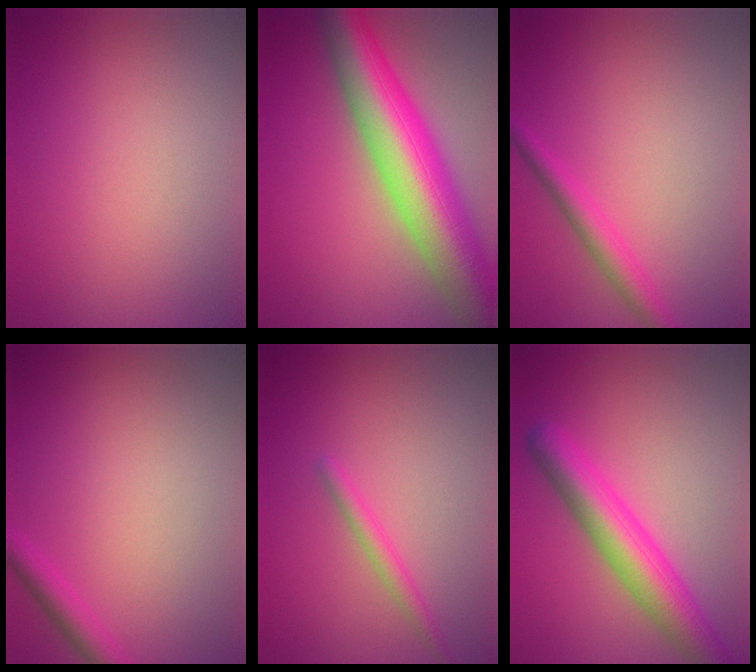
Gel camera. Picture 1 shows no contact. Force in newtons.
{"total": 12.8, "press": 12.8, "slide": 0.2}
{"total": 2.3, "press": 2.3, "slide": 0.1}
{"total": 1.9, "press": 1.9, "slide": 0.1}
{"total": 1.5, "press": 1.5, "slide": 0.0}
{"total": 6.2, "press": 6.2, "slide": 0.1}